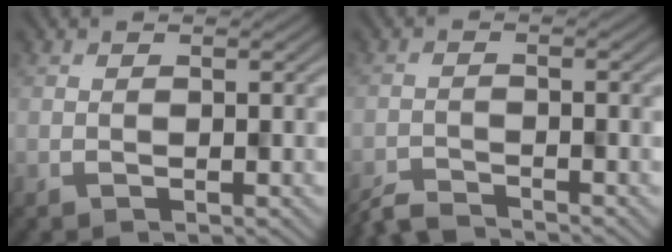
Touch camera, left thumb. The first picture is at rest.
{"total": 3.4, "force": [-3.4, 0.3, 0.3], "torque": [-0.006, -0.007, -0.063]}